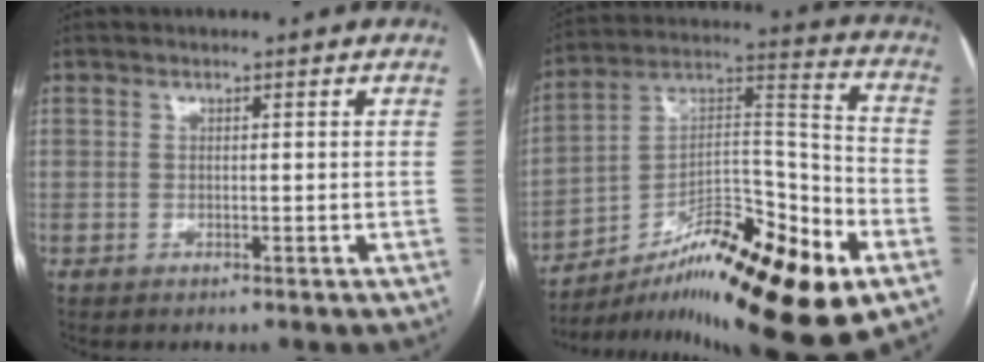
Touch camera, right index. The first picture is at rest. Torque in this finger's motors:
{"motor_torque": [0.60, -1.10, 0.22, 0.00]}